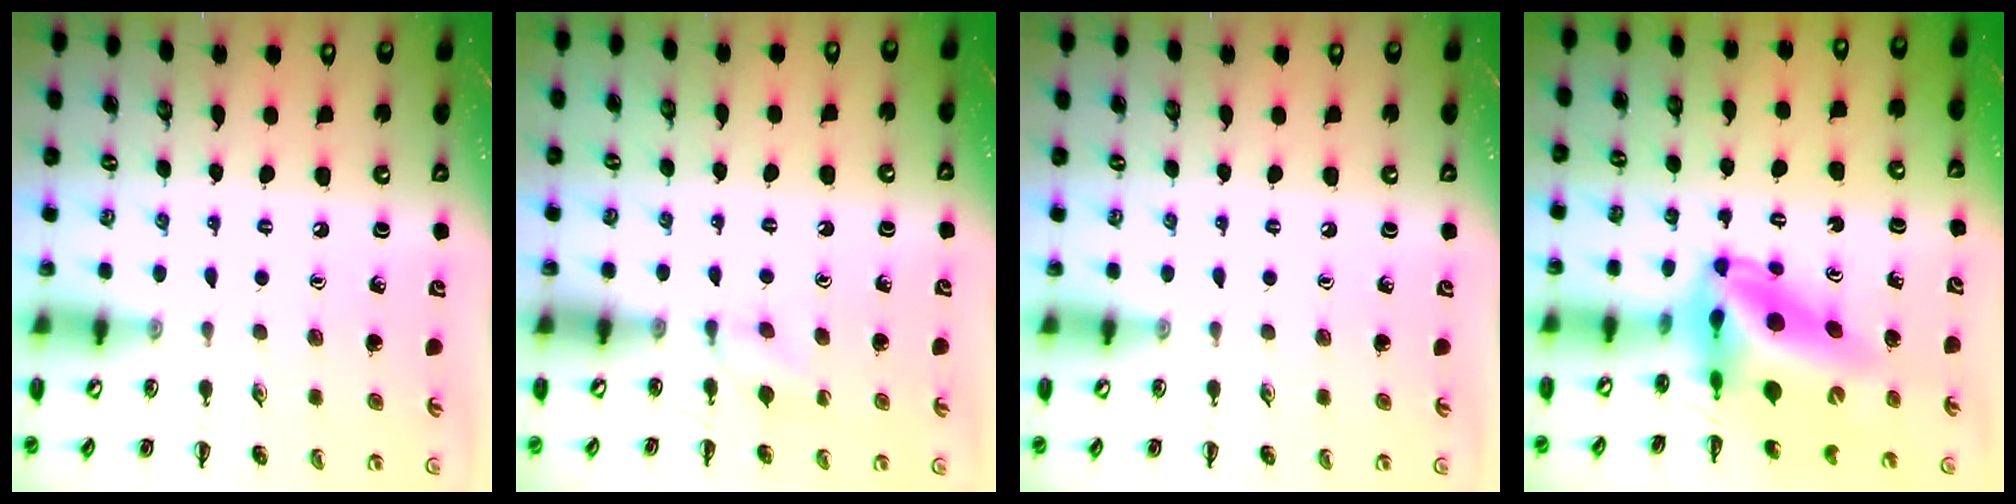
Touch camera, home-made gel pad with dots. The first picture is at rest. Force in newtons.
{"total": 3.3, "press": 3.0, "slide": 1.3}
{"total": 0.0}
{"total": 10.4, "press": 10.0, "slide": 3.0}